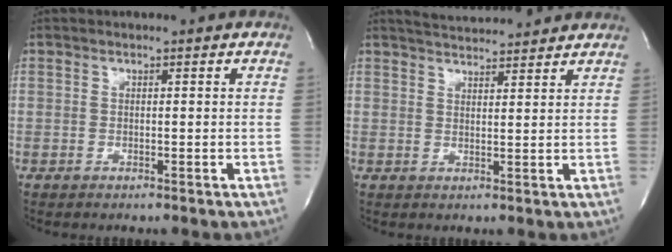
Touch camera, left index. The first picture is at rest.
{"total": 7.1, "force": [6.8, 0.5, 2.0], "torque": [-0.041, 0.020, 0.100]}